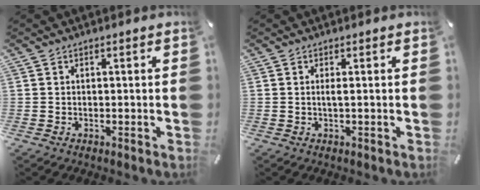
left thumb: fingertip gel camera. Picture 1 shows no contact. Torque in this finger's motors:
{"motor_torque": [0.13, 0.05, 0.06, 0.07, 0.00]}